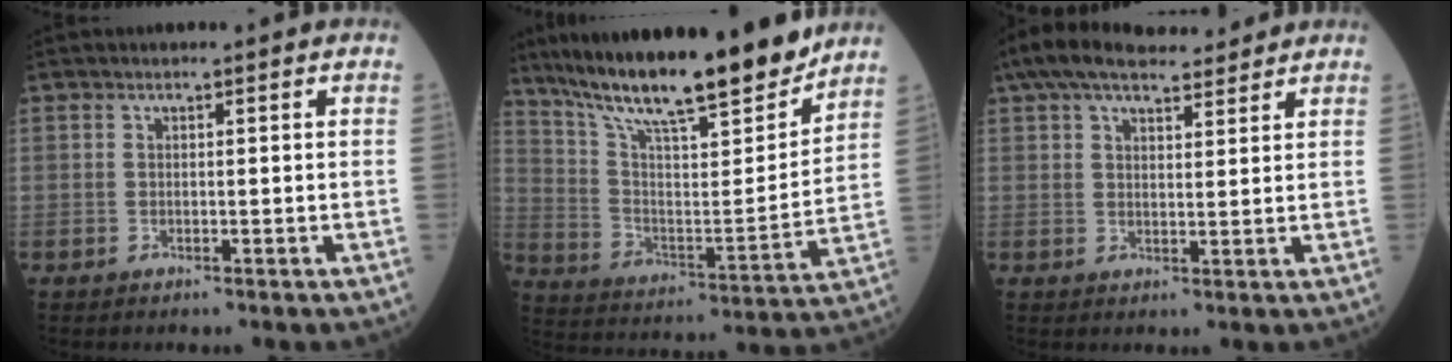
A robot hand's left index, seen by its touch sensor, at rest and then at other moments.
{"total": 21.5, "force": [18.2, 2.1, 11.2], "torque": [-0.194, -0.008, 0.298]}
{"total": 11.6, "force": [9.8, 3.1, 5.4], "torque": [-0.092, 0.043, 0.155]}